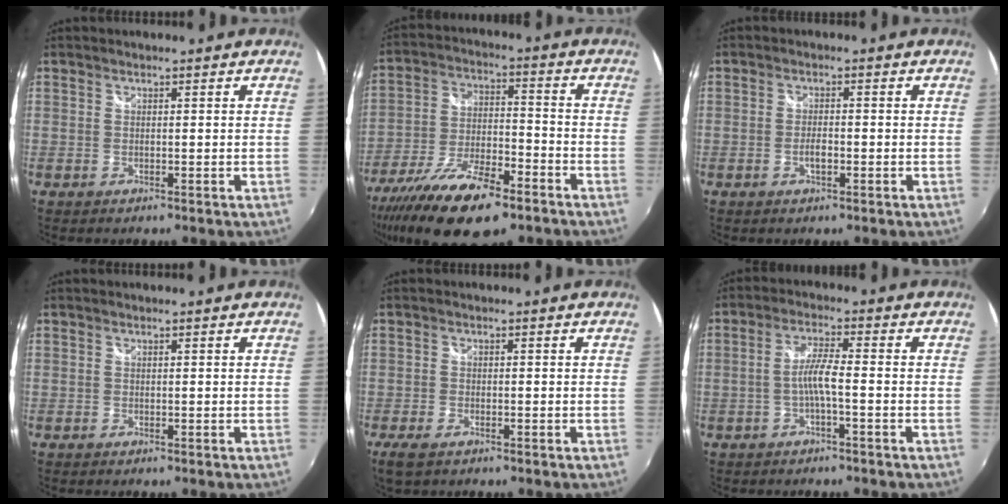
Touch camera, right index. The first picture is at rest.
{"total": 19.9, "force": [-13.2, 7.1, 13.1], "torque": [-0.263, -0.047, -0.229]}
{"total": 2.3, "force": [-0.9, 0.9, 1.9], "torque": [-0.038, 0.000, -0.017]}
{"total": 0.0}
{"total": 3.9, "force": [-2.6, 1.6, 2.4], "torque": [-0.054, -0.013, -0.047]}
{"total": 4.1, "force": [-1.5, -0.1, 3.8], "torque": [-0.079, 0.006, -0.027]}